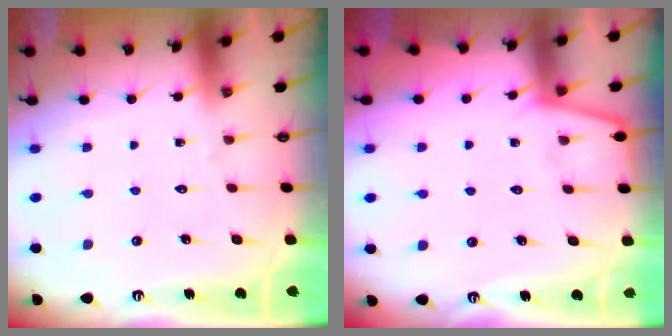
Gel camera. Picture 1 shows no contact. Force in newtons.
{"total": 3.4, "press": 3.4, "slide": 0.5}